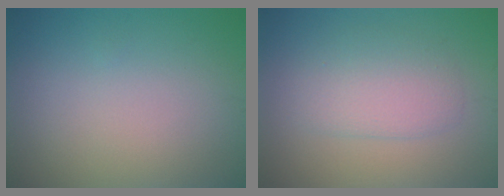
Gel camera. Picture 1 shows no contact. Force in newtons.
{"total": 3.1, "press": 3.1, "slide": 0.0}